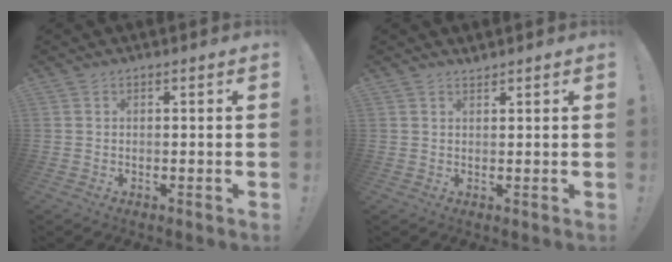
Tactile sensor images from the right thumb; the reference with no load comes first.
{"total": 1.1, "force": [1.1, 0.1, 0.1], "torque": [-0.001, -0.005, 0.022]}